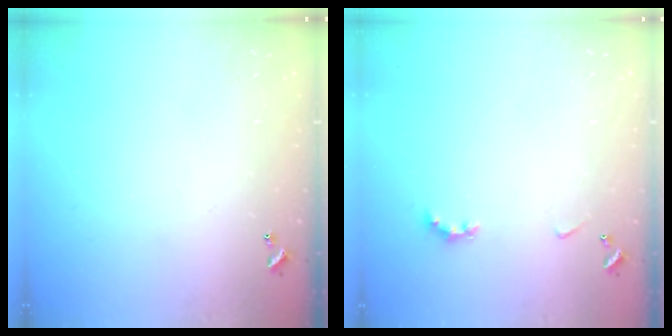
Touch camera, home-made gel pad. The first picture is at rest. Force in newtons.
{"total": 2.9, "press": 2.8, "slide": 0.6}